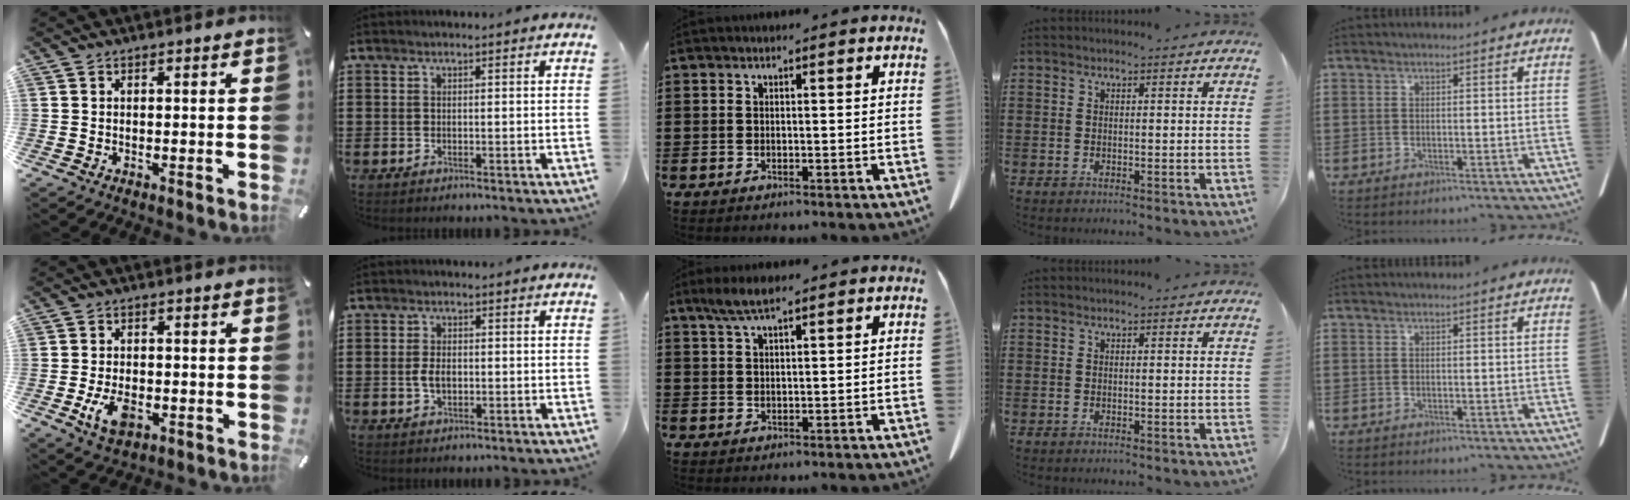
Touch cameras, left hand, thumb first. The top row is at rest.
{"thumb": {"total": 6.2, "force": [-2.2, 3.8, 4.3], "torque": [-0.086, 0.003, -0.042]}, "index": {"total": 3.1, "force": [-0.3, 1.7, 2.6], "torque": [-0.059, 0.002, -0.008]}, "middle": {"total": 3.8, "force": [2.5, 0.7, 2.7], "torque": [-0.058, 0.003, 0.046]}}